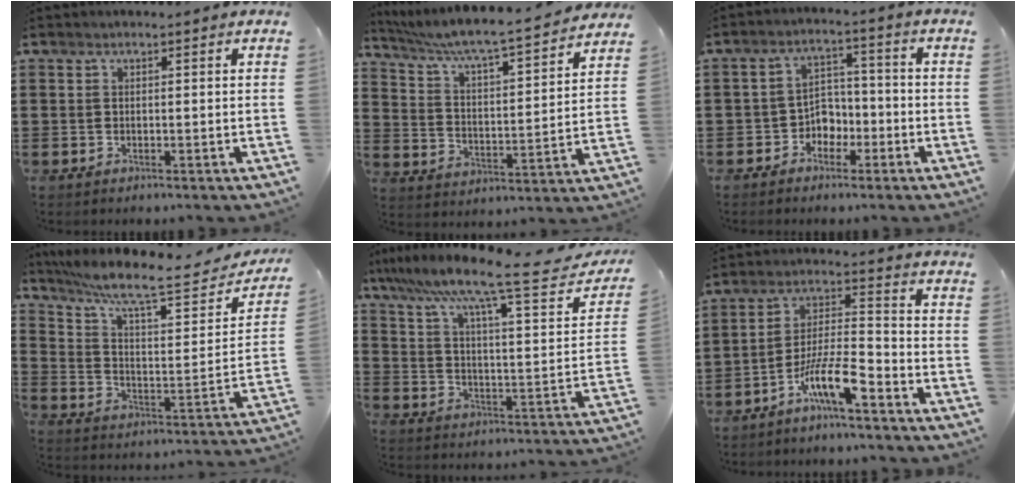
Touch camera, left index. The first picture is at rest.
{"total": 5.6, "force": [4.9, 0.0, 2.7], "torque": [-0.074, -0.039, 0.073]}
{"total": 4.2, "force": [-2.6, 3.0, 1.2], "torque": [-0.030, 0.011, -0.055]}
{"total": 10.6, "force": [8.1, 1.5, 6.6], "torque": [-0.151, -0.050, 0.134]}
{"total": 11.4, "force": [8.7, 0.9, 7.4], "torque": [-0.148, -0.058, 0.133]}
{"total": 9.4, "force": [-6.6, 1.7, 6.6], "torque": [-0.139, -0.001, -0.128]}